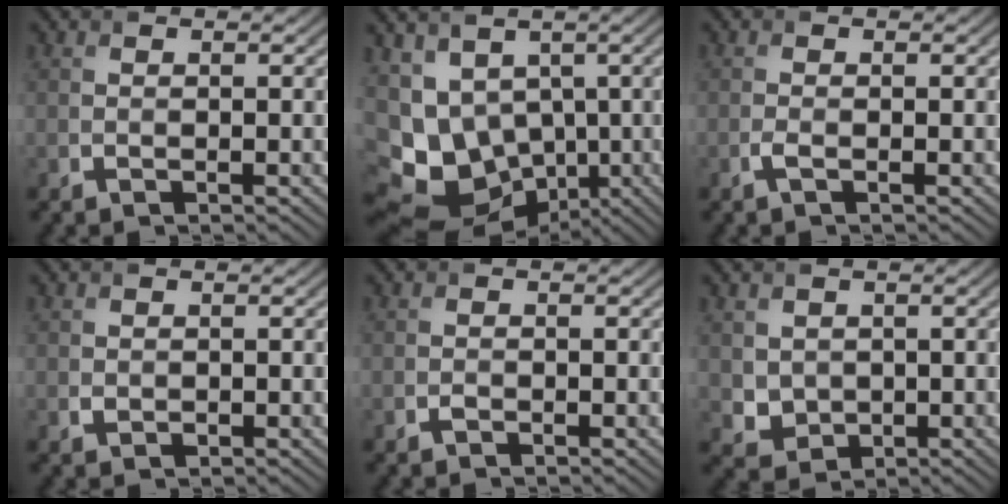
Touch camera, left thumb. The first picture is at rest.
{"total": 12.3, "force": [-1.1, 9.6, 7.5], "torque": [-0.181, -0.018, 0.006]}
{"total": 0.9, "force": [-0.4, 0.2, 0.8], "torque": [-0.020, 0.000, -0.010]}
{"total": 0.6, "force": [0.1, 0.5, 0.3], "torque": [-0.004, -0.006, 0.003]}
{"total": 0.5, "force": [-0.3, 0.3, 0.2], "torque": [-0.004, -0.002, -0.006]}
{"total": 2.9, "force": [0.8, 2.5, 1.1], "torque": [-0.039, -0.011, 0.021]}